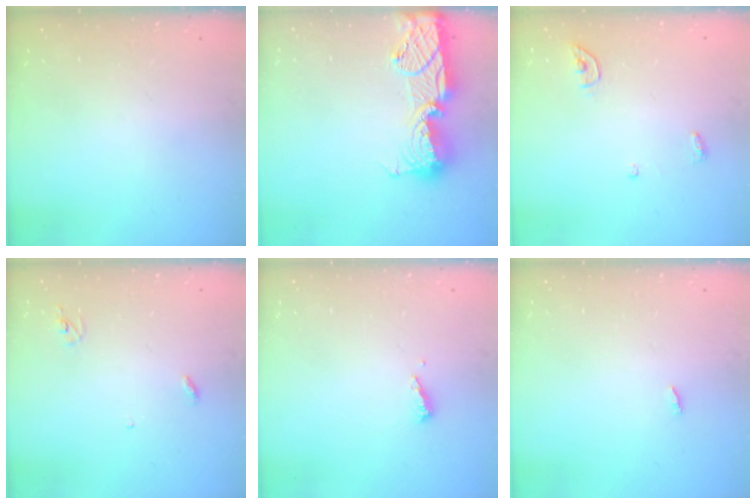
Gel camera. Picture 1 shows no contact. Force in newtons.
{"total": 17.0, "press": 16.3, "slide": 4.7}
{"total": 3.9, "press": 3.8, "slide": 0.3}
{"total": 3.0, "press": 2.9, "slide": 0.2}
{"total": 3.6, "press": 3.6, "slide": 0.4}
{"total": 1.8, "press": 1.8, "slide": 0.2}